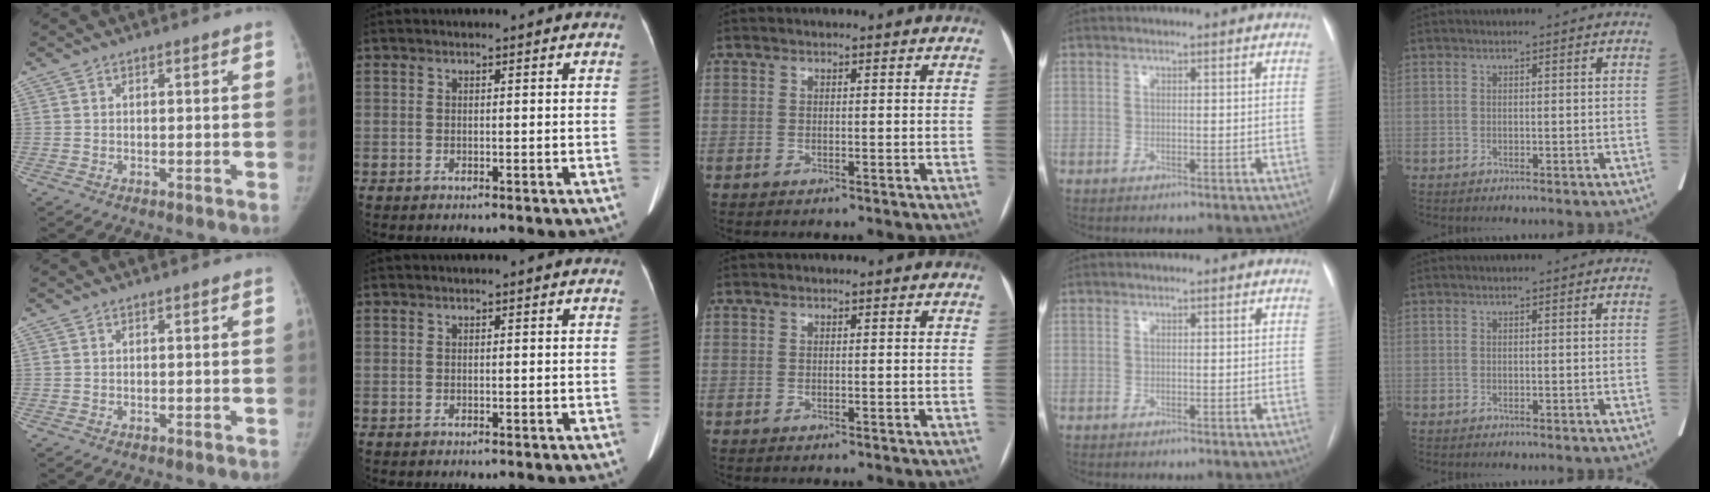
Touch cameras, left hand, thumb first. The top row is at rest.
{}